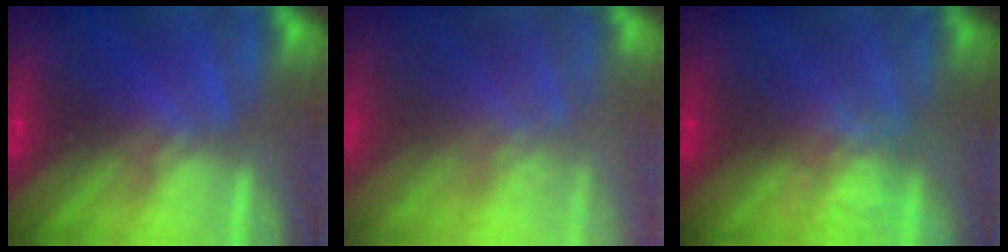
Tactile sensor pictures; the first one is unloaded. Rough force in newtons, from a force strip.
{"total": 7.5}
{"total": 4.3}